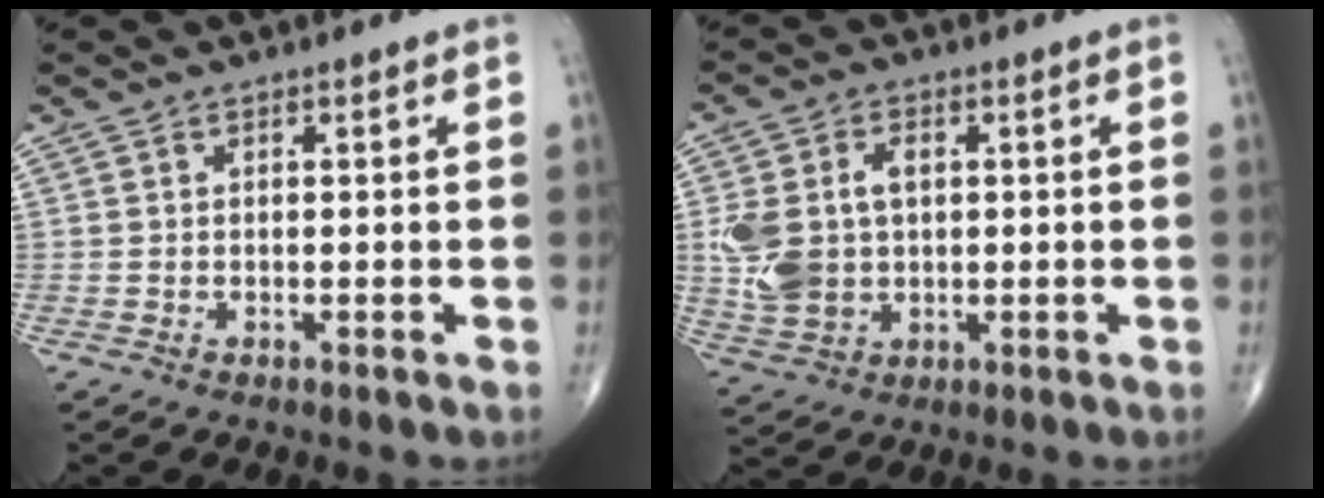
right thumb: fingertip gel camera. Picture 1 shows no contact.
{"total": 10.7, "force": [1.1, 7.4, 7.7], "torque": [-0.154, 0.006, 0.031]}